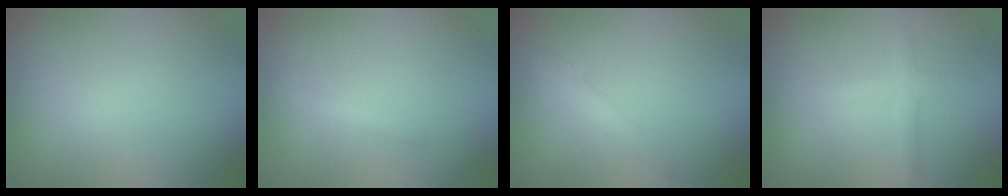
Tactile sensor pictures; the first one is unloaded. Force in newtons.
{"total": 1.3, "press": 1.3, "slide": 0.1}
{"total": 2.2, "press": 2.2, "slide": 0.0}
{"total": 1.7, "press": 1.7, "slide": 0.1}